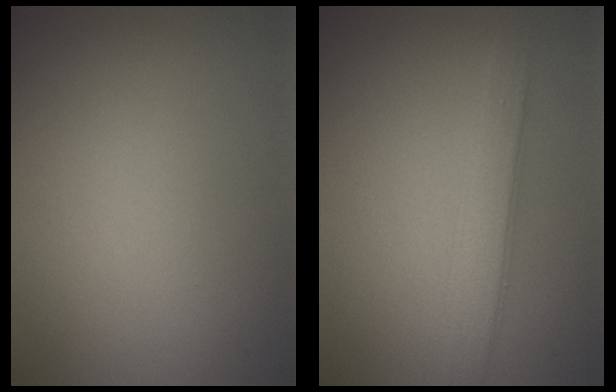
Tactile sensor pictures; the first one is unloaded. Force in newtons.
{"total": 3.0, "press": 3.0, "slide": 0.0}